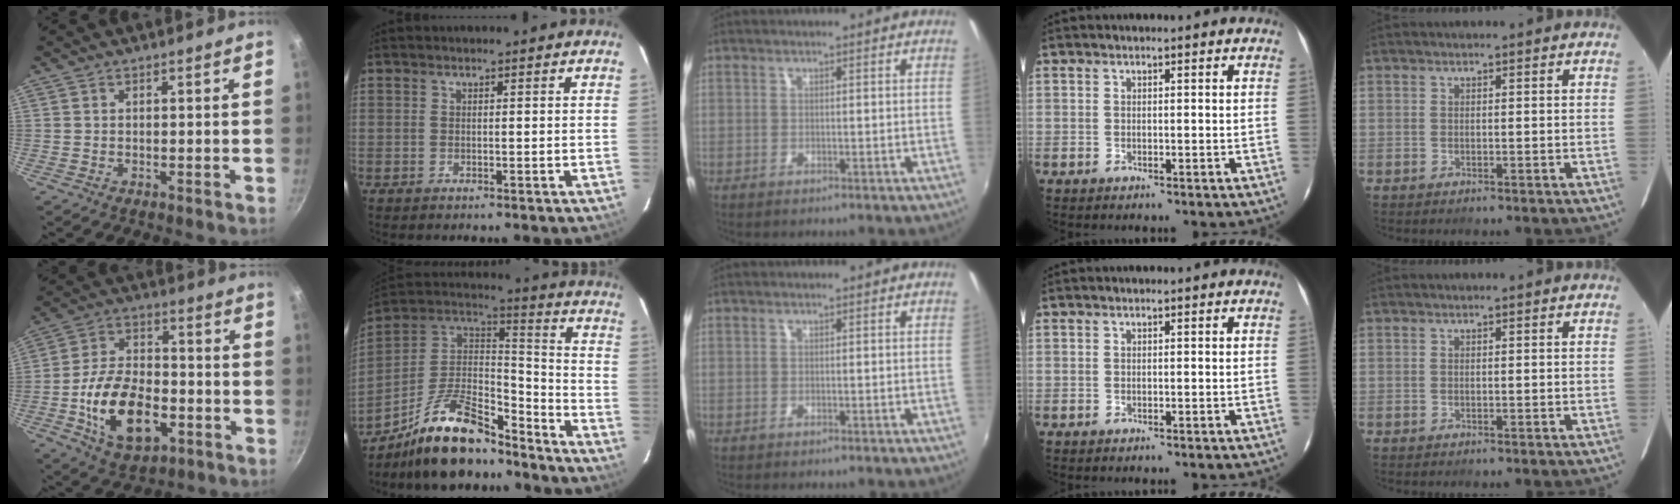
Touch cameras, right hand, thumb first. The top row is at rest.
{"thumb": {"total": 17.5, "force": [-5.3, 10.4, 13.0], "torque": [-0.212, 0.028, -0.089]}, "index": {"total": 18.6, "force": [-13.6, 6.6, 10.7], "torque": [-0.220, 0.013, -0.235]}}